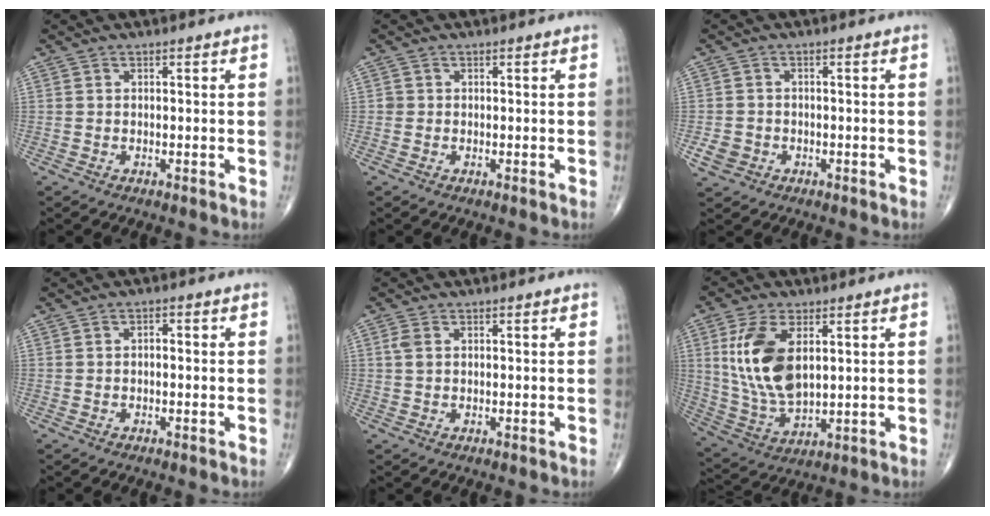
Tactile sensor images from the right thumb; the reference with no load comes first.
{"total": 0.7, "force": [0.0, 0.7, 0.1], "torque": [0.003, 0.003, -0.001]}
{"total": 3.2, "force": [-1.1, 2.7, 1.1], "torque": [-0.016, 0.006, -0.017]}
{"total": 1.1, "force": [-0.1, 0.6, 0.9], "torque": [-0.010, 0.003, -0.006]}
{"total": 1.9, "force": [0.5, 1.1, 1.4], "torque": [-0.038, 0.006, 0.011]}
{"total": 14.2, "force": [3.6, 7.5, 11.5], "torque": [-0.228, -0.017, 0.080]}